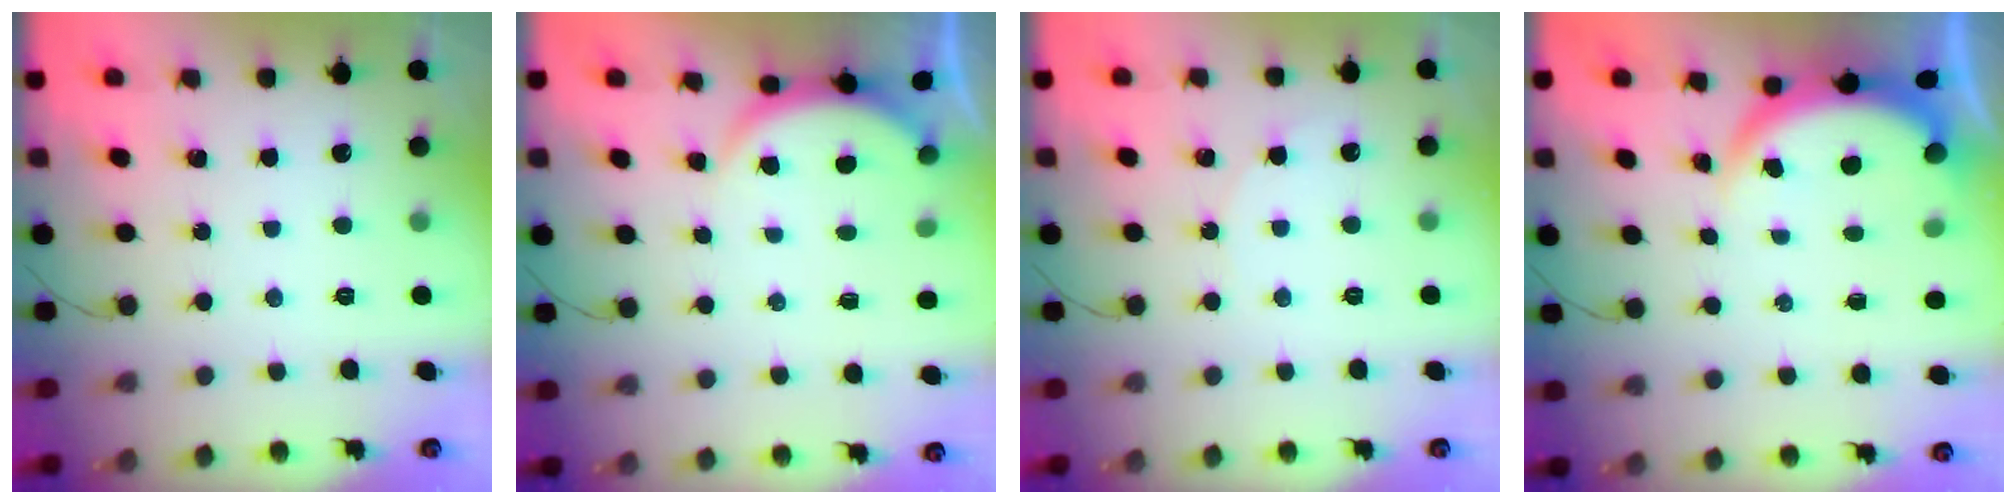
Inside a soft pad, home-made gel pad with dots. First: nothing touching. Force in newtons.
{"total": 2.9, "press": 2.8, "slide": 0.6}
{"total": 3.8, "press": 3.5, "slide": 1.4}
{"total": 3.8, "press": 3.8, "slide": 0.2}